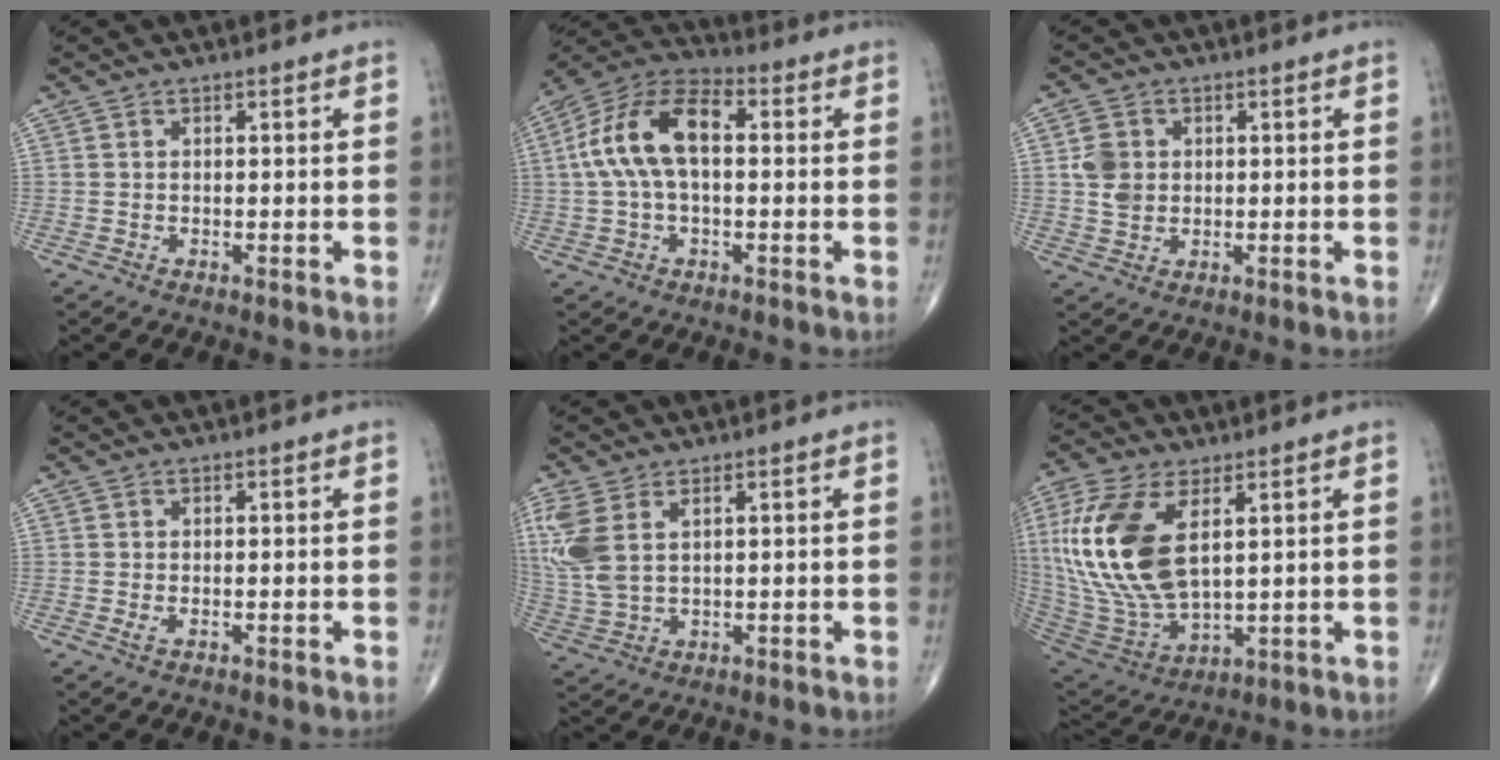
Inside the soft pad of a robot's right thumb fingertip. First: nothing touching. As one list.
[{"total": 13.9, "force": [1.4, 7.4, 11.6], "torque": [-0.230, 0.039, 0.015]}, {"total": 4.9, "force": [0.7, 4.0, 2.7], "torque": [-0.038, 0.000, 0.015]}, {"total": 0.7, "force": [-0.1, 0.3, 0.6], "torque": [-0.013, 0.000, -0.001]}, {"total": 9.1, "force": [3.2, 4.8, 7.0], "torque": [-0.185, 0.000, 0.079]}, {"total": 20.9, "force": [5.2, 10.7, 17.2], "torque": [-0.376, -0.026, 0.108]}]